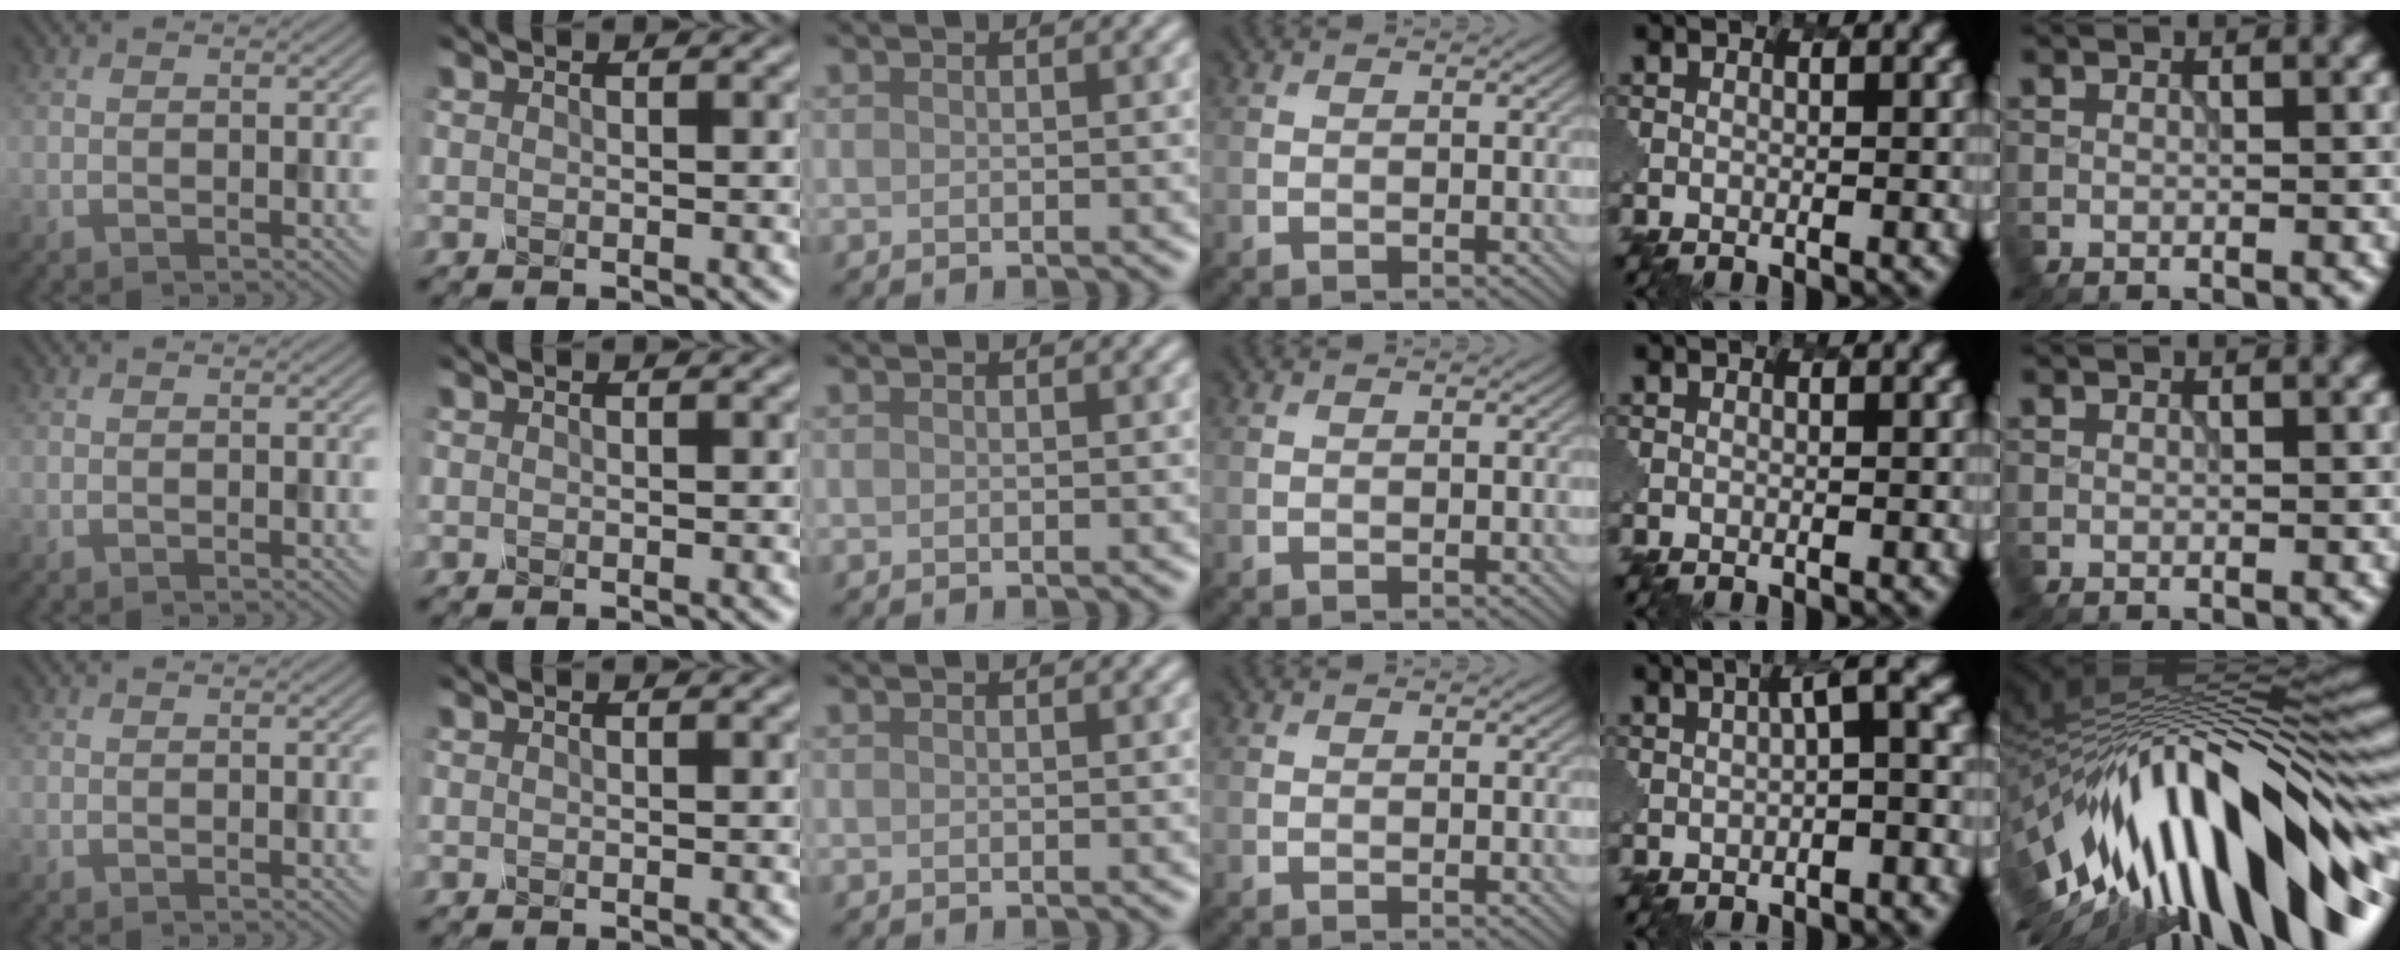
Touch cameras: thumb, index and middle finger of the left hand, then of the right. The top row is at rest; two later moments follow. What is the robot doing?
{"motion": "dispense", "object": "dispenser bottle"}